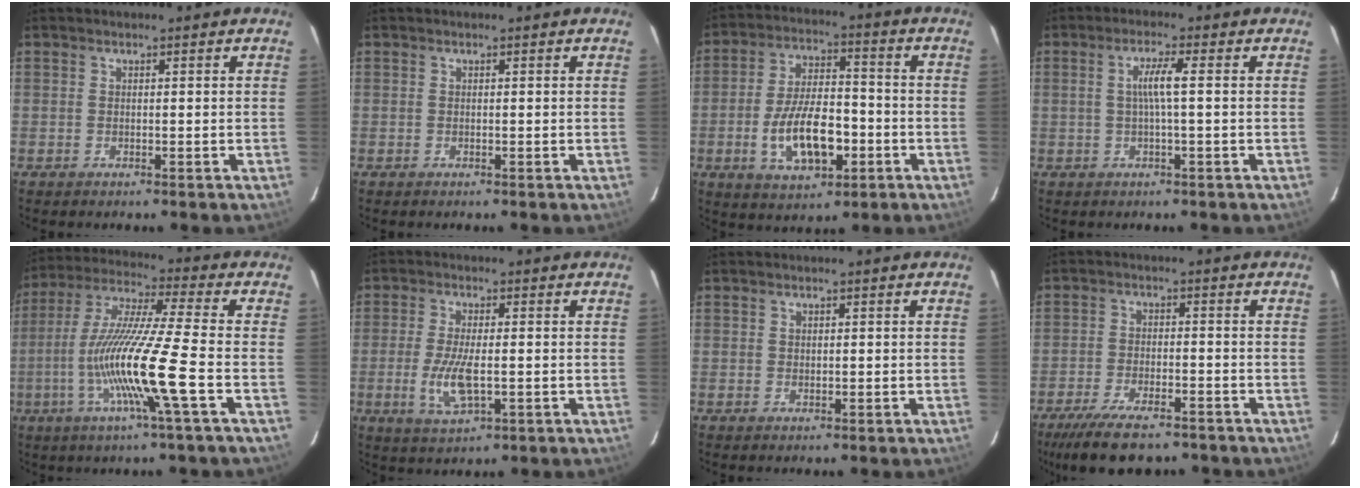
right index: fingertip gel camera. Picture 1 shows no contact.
{"total": 0.0}
{"total": 13.5, "force": [-4.1, 6.3, 11.2], "torque": [-0.219, 0.004, -0.060]}
{"total": 3.7, "force": [-0.1, -0.3, 3.7], "torque": [-0.073, 0.002, -0.001]}
{"total": 16.2, "force": [-4.8, -1.3, 15.4], "torque": [-0.304, -0.009, -0.096]}
{"total": 7.9, "force": [-1.8, 2.6, 7.2], "torque": [-0.149, -0.013, -0.031]}
{"total": 0.6, "force": [0.2, 0.5, 0.3], "torque": [-0.004, 0.003, 0.004]}
{"total": 12.6, "force": [-9.8, 4.1, 6.9], "torque": [-0.157, -0.027, -0.163]}